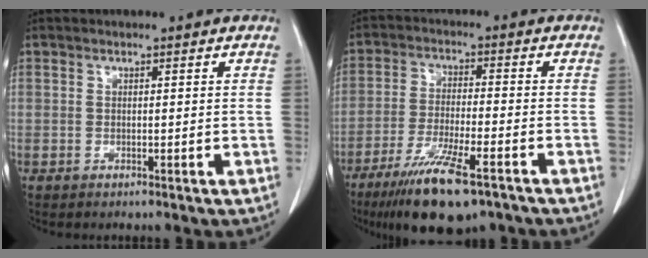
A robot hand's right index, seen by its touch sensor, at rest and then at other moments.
{"total": 12.5, "force": [-8.1, 2.3, 9.2], "torque": [-0.164, -0.027, -0.133]}